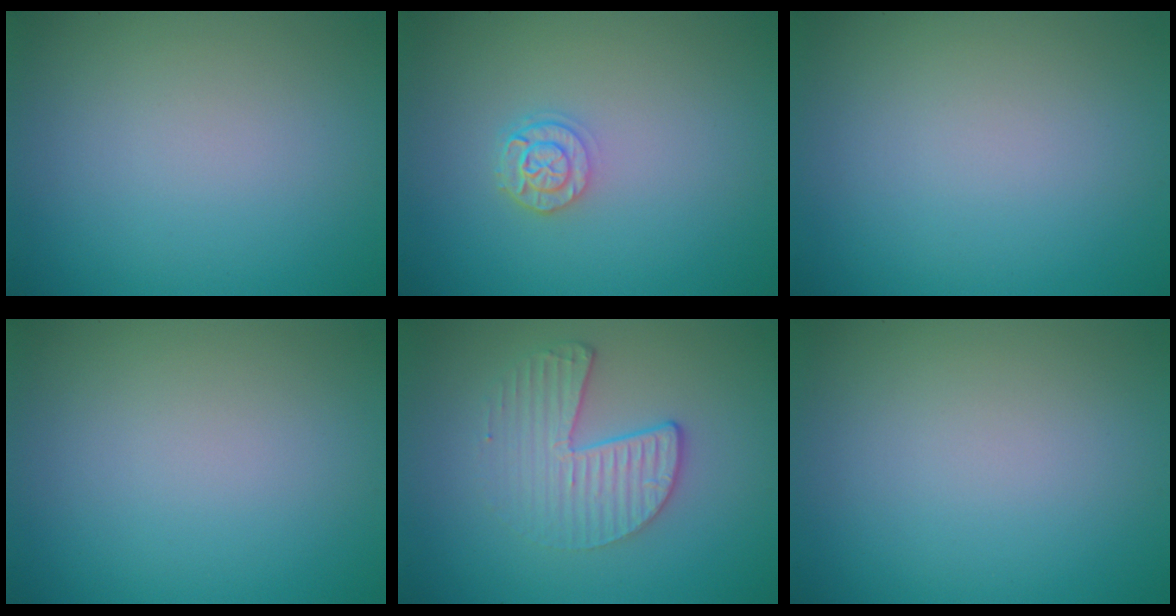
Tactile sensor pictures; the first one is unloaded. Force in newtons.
{"total": 2.2, "press": 1.8, "slide": 1.2}
{"total": 0.0}
{"total": 0.0}
{"total": 3.6, "press": 2.7, "slide": 2.4}
{"total": 0.0}